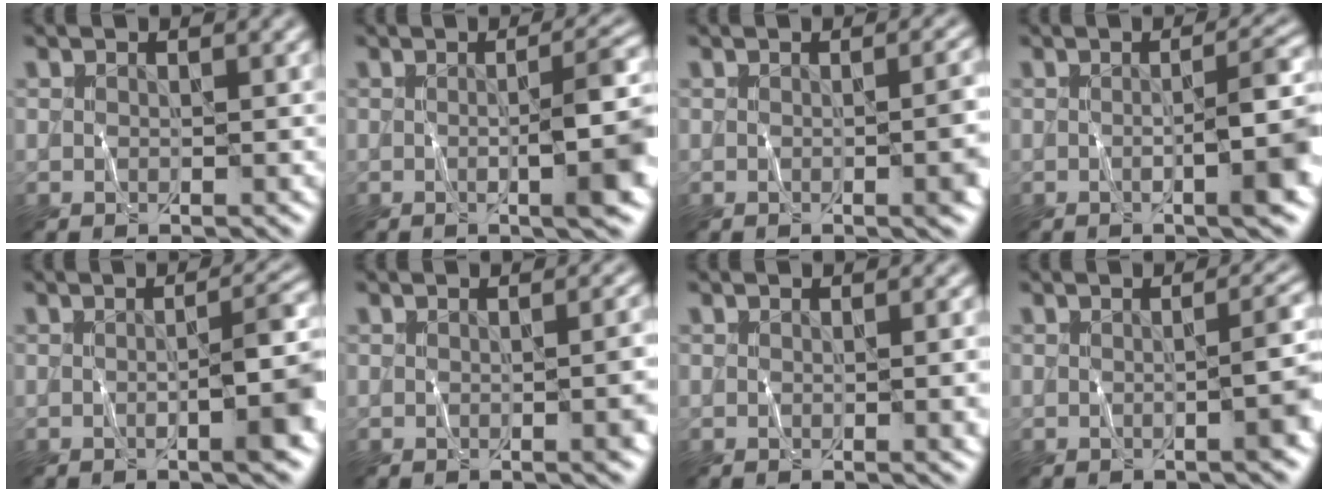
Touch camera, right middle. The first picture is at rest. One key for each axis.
{"total": 6.6, "fx": -0.5, "fy": 1.4, "fz": 6.5, "tx": -0.077, "ty": 0.004, "tz": -0.007}
{"total": 4.0, "fx": -0.4, "fy": 1.2, "fz": 3.8, "tx": -0.031, "ty": 0.005, "tz": -0.004}
{"total": 5.9, "fx": -0.7, "fy": 1.2, "fz": 5.7, "tx": -0.070, "ty": 0.006, "tz": -0.012}
{"total": 5.5, "fx": -0.9, "fy": 1.1, "fz": 5.4, "tx": -0.066, "ty": 0.008, "tz": -0.015}
{"total": 3.5, "fx": -0.4, "fy": 1.1, "fz": 3.3, "tx": -0.023, "ty": 0.006, "tz": -0.002}
{"total": 2.5, "fx": -0.1, "fy": 0.7, "fz": 2.3, "tx": -0.021, "ty": 0.000, "tz": -0.005}
{"total": 4.0, "fx": -0.5, "fy": 1.0, "fz": 3.8, "tx": -0.037, "ty": 0.010, "tz": -0.009}